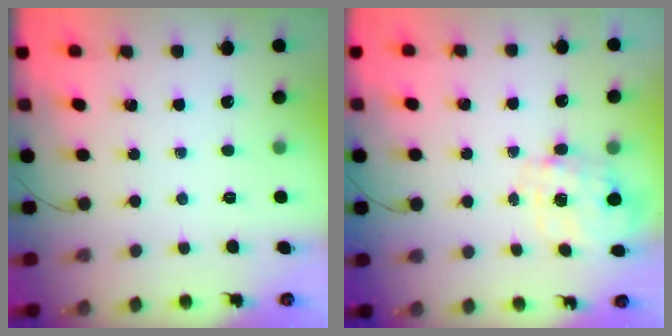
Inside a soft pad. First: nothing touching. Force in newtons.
{"total": 4.0, "press": 3.9, "slide": 0.9}